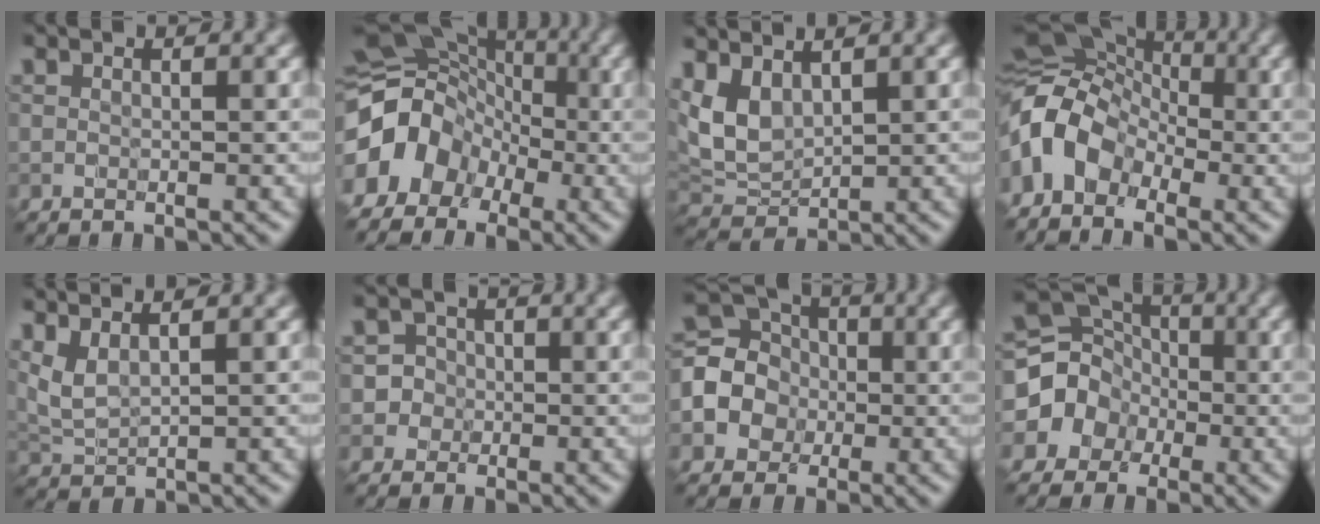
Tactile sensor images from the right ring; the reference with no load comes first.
{"total": 8.4, "force": [-2.3, 7.0, 4.1], "torque": [-0.059, 0.004, -0.056]}
{"total": 4.2, "force": [2.0, 2.4, 2.8], "torque": [-0.069, -0.002, 0.045]}
{"total": 7.3, "force": [-2.3, 5.4, 4.3], "torque": [-0.082, 0.005, -0.060]}
{"total": 2.6, "force": [1.9, 0.4, 1.7], "torque": [-0.044, 0.003, 0.046]}
{"total": 3.6, "force": [-0.6, 3.6, 0.3], "torque": [0.029, 0.016, -0.031]}
{"total": 6.1, "force": [-0.8, 5.6, 2.2], "torque": [-0.047, 0.006, -0.038]}
{"total": 9.6, "force": [-0.9, 8.9, 3.5], "torque": [-0.069, 0.025, -0.057]}